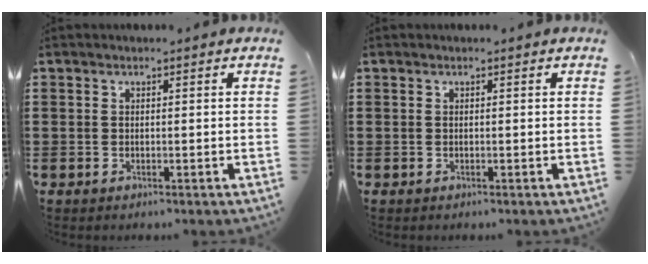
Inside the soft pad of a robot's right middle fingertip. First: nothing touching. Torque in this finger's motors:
{"motor_torque": [0.05, -0.03, -0.01, 0.02]}